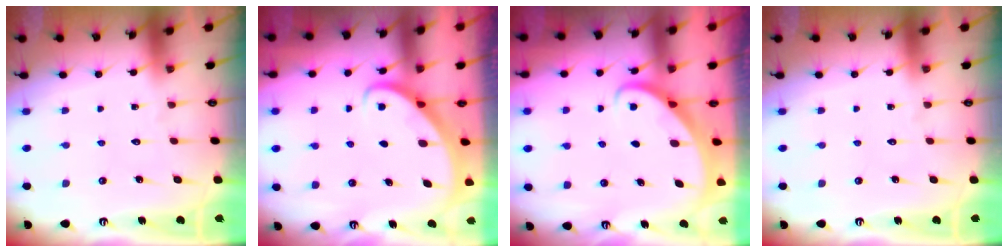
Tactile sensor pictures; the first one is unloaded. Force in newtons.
{"total": 2.8, "press": 2.8, "slide": 0.2}
{"total": 2.8, "press": 2.8, "slide": 0.2}
{"total": 0.0}